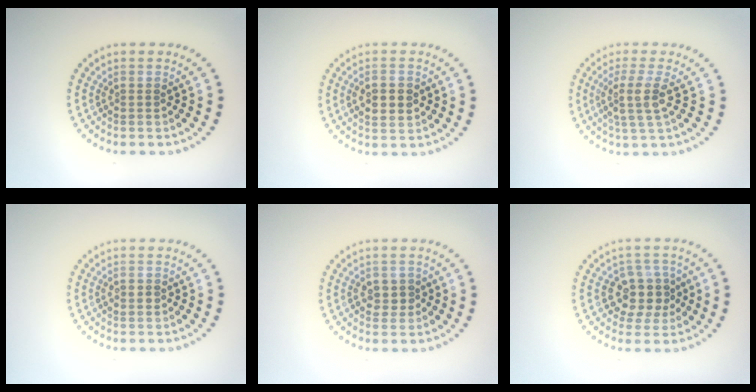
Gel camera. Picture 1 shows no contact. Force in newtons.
{"total": 3.4, "press": 3.4, "slide": 0.1}
{"total": 3.1, "press": 2.4, "slide": 2.0}
{"total": 1.3, "press": 1.3, "slide": 0.2}
{"total": 1.7, "press": 1.6, "slide": 0.2}
{"total": 4.0, "press": 3.7, "slide": 1.4}